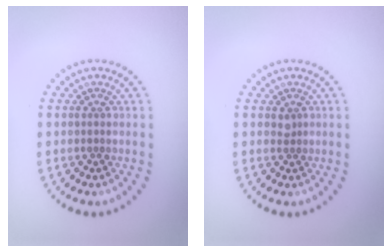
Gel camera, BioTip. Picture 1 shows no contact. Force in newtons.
{"total": 0.8, "press": 0.5, "slide": 0.5}